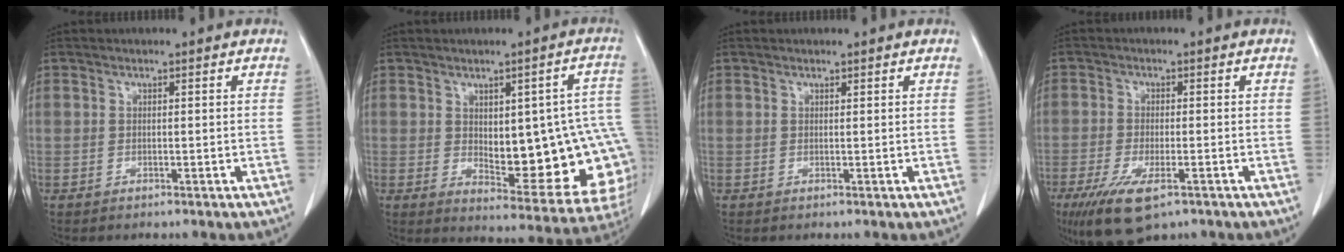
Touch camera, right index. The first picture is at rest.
{"total": 19.3, "force": [-0.9, 6.8, 18.0], "torque": [-0.164, 0.021, 0.018]}
{"total": 0.0}
{"total": 8.8, "force": [-5.2, 2.8, 6.6], "torque": [-0.124, -0.021, -0.083]}